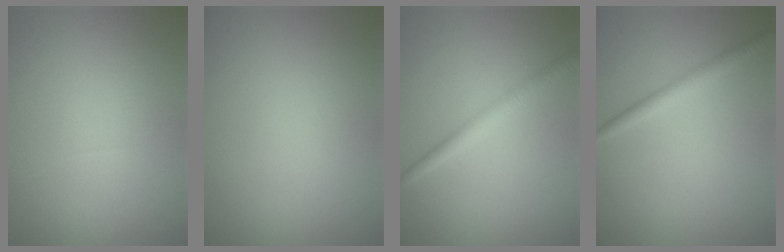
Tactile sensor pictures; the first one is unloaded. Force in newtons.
{"total": 0.0}
{"total": 1.5, "press": 1.5, "slide": 0.1}
{"total": 1.8, "press": 1.8, "slide": 0.0}